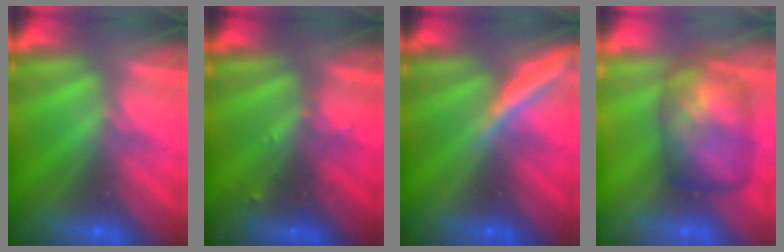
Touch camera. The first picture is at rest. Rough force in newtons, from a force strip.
{"total": 2.5}
{"total": 3.3}
{"total": 5.5}